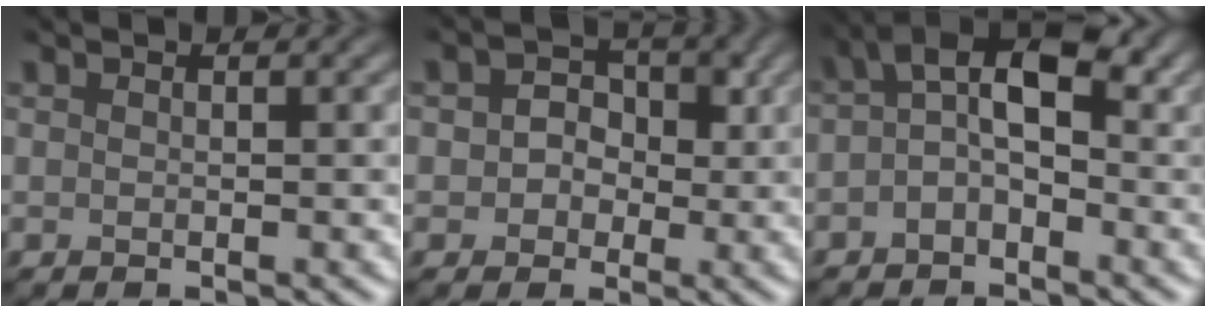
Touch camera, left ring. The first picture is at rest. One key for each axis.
{"total": 3.1, "fx": 0.2, "fy": 2.7, "fz": 1.4, "tx": 0.003, "ty": 0.005, "tz": -0.014}
{"total": 4.4, "fx": 0.1, "fy": 2.3, "fz": 3.8, "tx": -0.057, "ty": 0.019, "tz": -0.012}